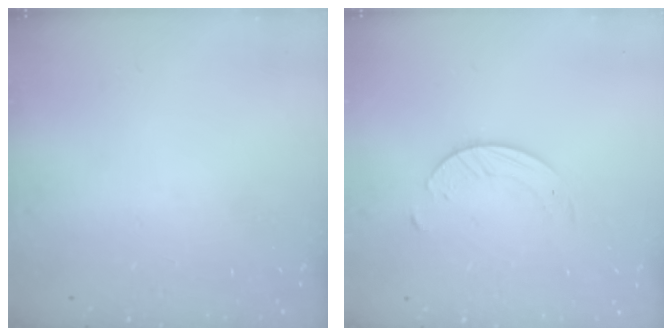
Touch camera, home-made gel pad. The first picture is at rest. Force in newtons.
{"total": 1.4, "press": 1.4, "slide": 0.2}